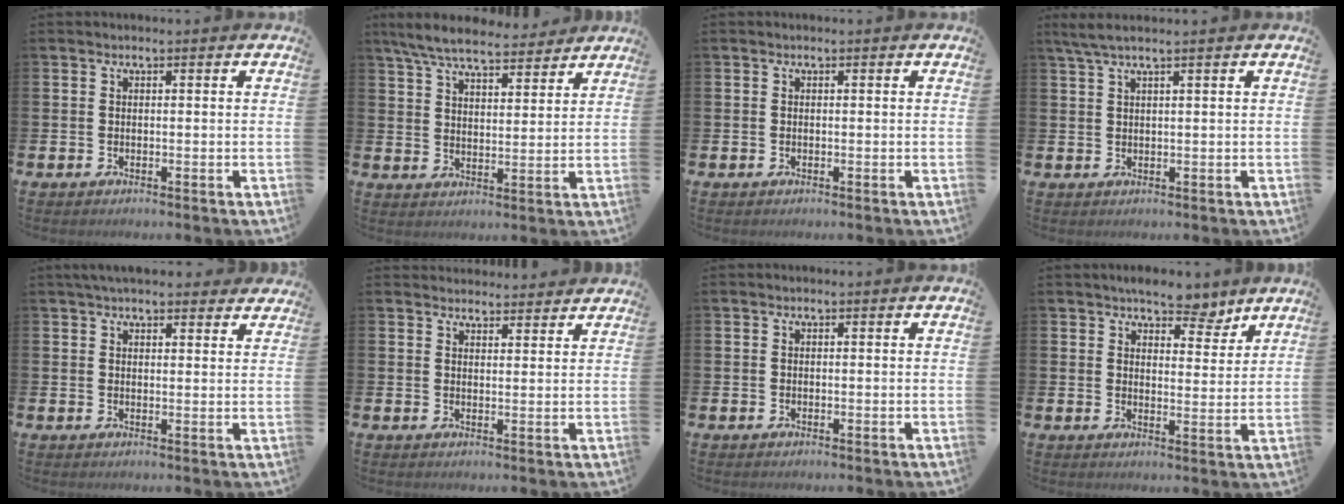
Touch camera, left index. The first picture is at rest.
{"total": 7.4, "force": [6.8, 1.6, 2.4], "torque": [-0.068, -0.030, 0.123]}
{"total": 0.0}
{"total": 2.4, "force": [1.7, -0.2, 1.7], "torque": [-0.042, 0.004, 0.032]}
{"total": 3.8, "force": [3.6, 0.9, 1.0], "torque": [-0.024, -0.011, 0.066]}
{"total": 3.0, "force": [2.9, 0.6, -0.3], "torque": [-0.001, -0.014, 0.054]}
{"total": 0.0}
{"total": 5.8, "force": [5.2, 2.4, 1.2], "torque": [-0.017, -0.028, 0.089]}